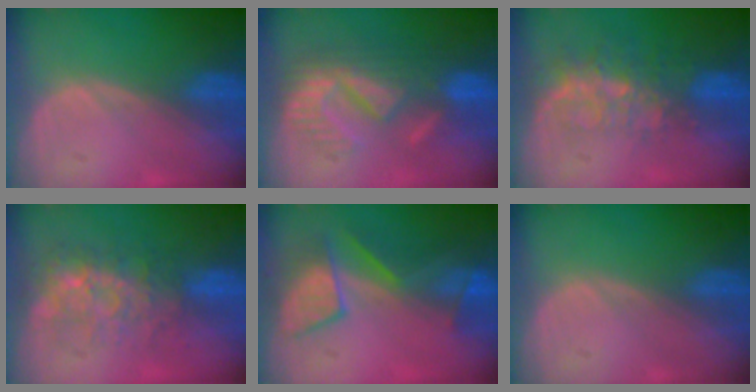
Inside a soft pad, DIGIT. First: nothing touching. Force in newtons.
{"total": 8.8, "press": 8.7, "slide": 1.7}
{"total": 8.2, "press": 6.8, "slide": 4.6}
{"total": 7.6, "press": 7.0, "slide": 3.0}
{"total": 7.8, "press": 7.5, "slide": 1.8}
{"total": 0.0}